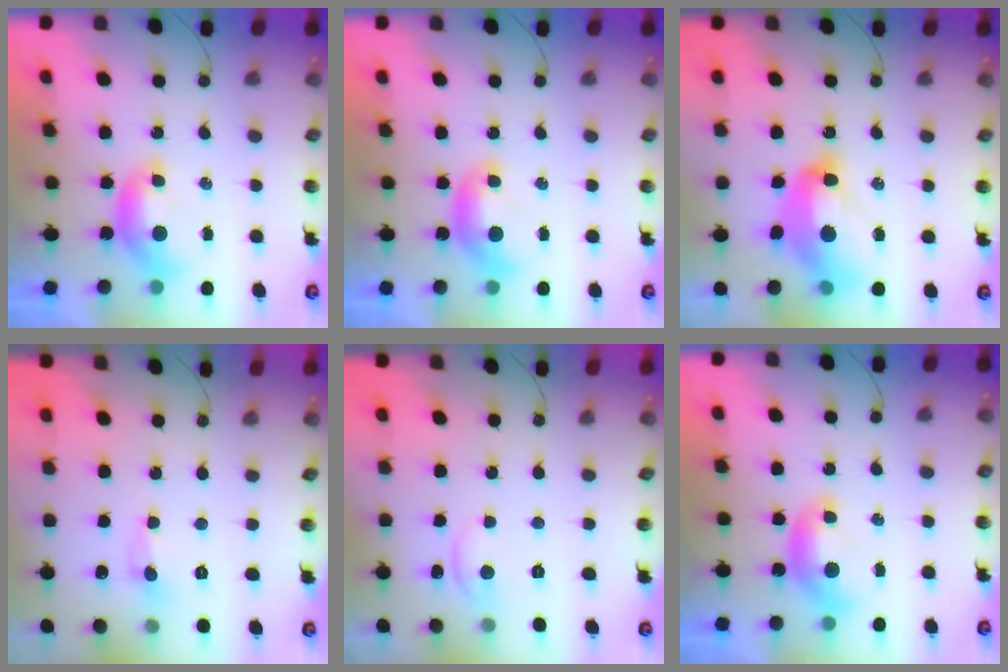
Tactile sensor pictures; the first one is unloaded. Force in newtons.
{"total": 0.0}
{"total": 10.4, "press": 10.3, "slide": 1.3}
{"total": 2.1, "press": 1.9, "slide": 0.7}
{"total": 0.9, "press": 0.8, "slide": 0.4}
{"total": 0.0}